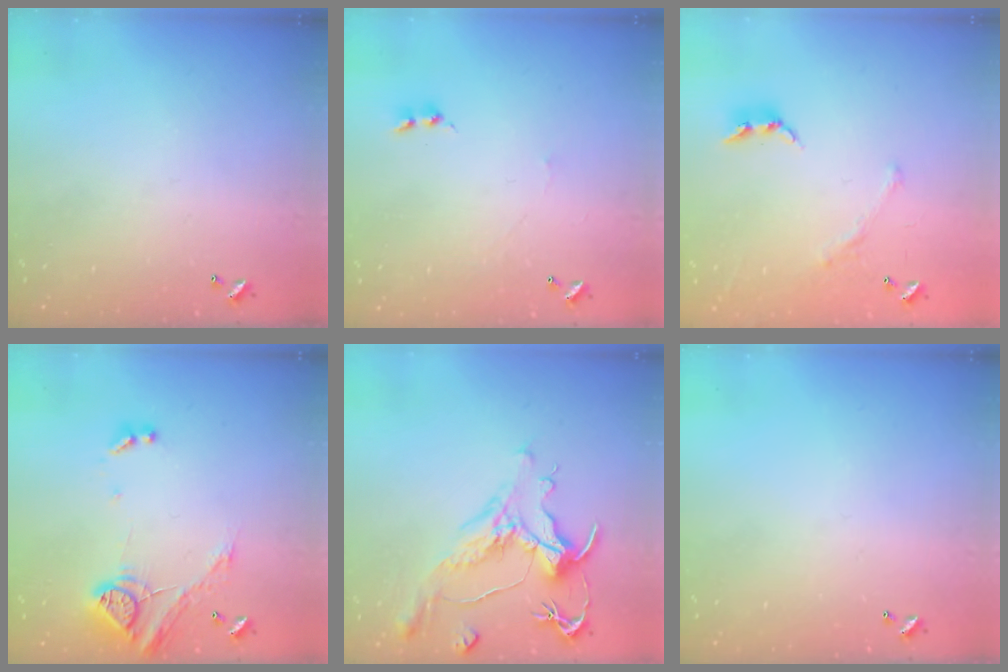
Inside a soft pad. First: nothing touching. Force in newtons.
{"total": 0.8, "press": 0.7, "slide": 0.5}
{"total": 2.3, "press": 2.0, "slide": 1.0}
{"total": 17.3, "press": 17.3, "slide": 0.8}
{"total": 1.1, "press": 0.0, "slide": 1.1}
{"total": 0.0}